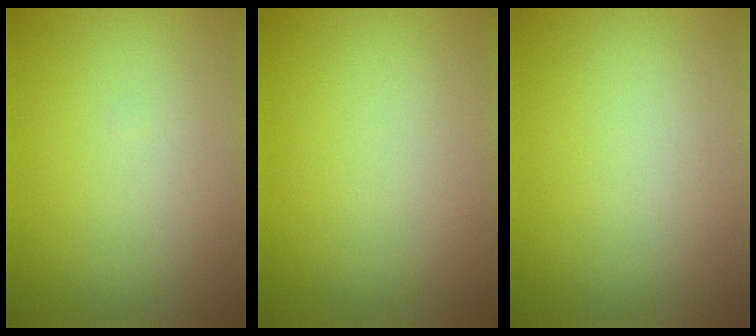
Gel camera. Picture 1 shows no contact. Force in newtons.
{"total": 0.0}
{"total": 0.0}